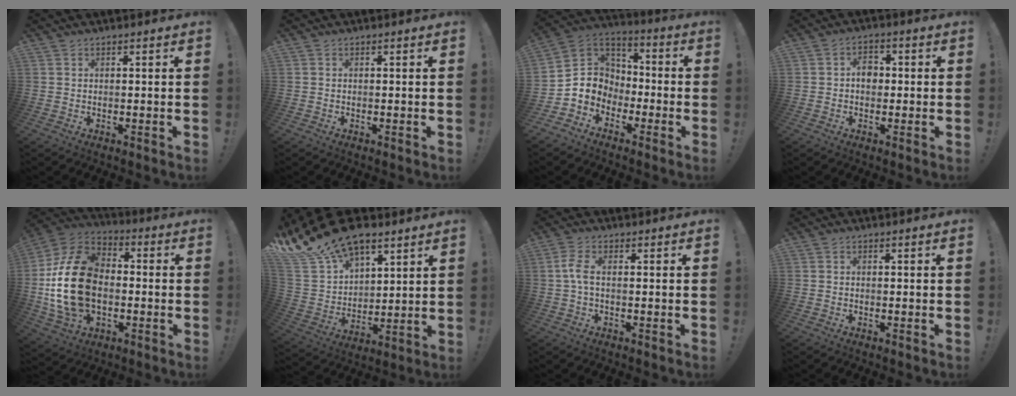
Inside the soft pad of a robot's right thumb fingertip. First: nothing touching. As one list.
[{"total": 0.0}, {"total": 8.7, "force": [-4.0, 7.6, 1.4], "torque": [-0.014, 0.014, -0.063]}, {"total": 4.6, "force": [-0.2, 3.4, 3.1], "torque": [-0.038, 0.000, -0.007]}, {"total": 23.5, "force": [-1.6, 16.3, 16.8], "torque": [-0.318, 0.031, -0.015]}, {"total": 19.4, "force": [14.2, 9.9, 8.7], "torque": [-0.162, -0.097, 0.273]}, {"total": 4.5, "force": [0.4, 1.7, 4.1], "torque": [-0.095, 0.002, 0.004]}, {"total": 0.0}]